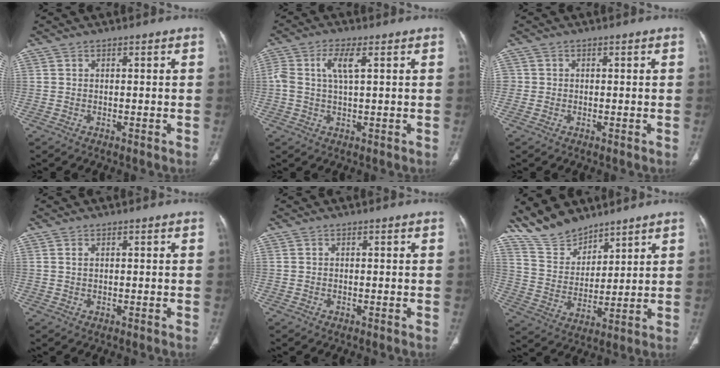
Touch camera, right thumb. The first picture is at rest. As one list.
[{"total": 5.2, "force": [1.3, 1.7, 4.7], "torque": [-0.113, 0.009, 0.029]}, {"total": 1.4, "force": [-0.1, 1.4, 0.4], "torque": [0.000, 0.004, -0.003]}, {"total": 0.7, "force": [0.3, 0.4, 0.5], "torque": [-0.012, 0.002, 0.007]}, {"total": 0.0}, {"total": 11.2, "force": [9.9, 4.4, 2.9], "torque": [-0.039, -0.050, 0.202]}]